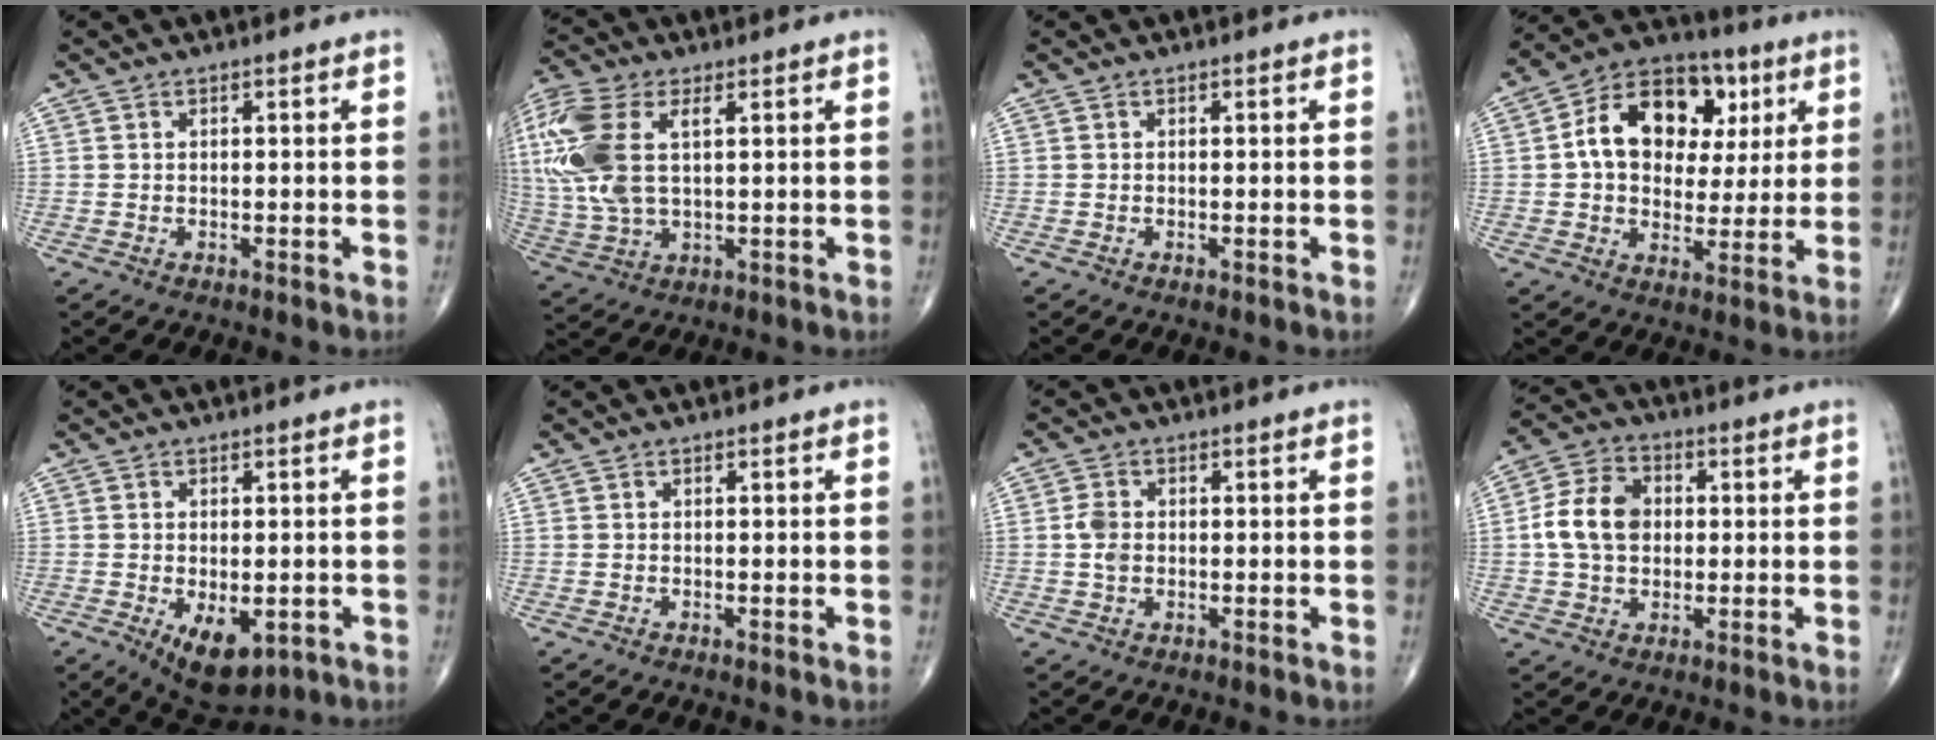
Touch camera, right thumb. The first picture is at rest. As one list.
[{"total": 16.9, "force": [4.1, 8.9, 13.8], "torque": [-0.346, 0.005, 0.078]}, {"total": 0.0}, {"total": 17.8, "force": [4.2, 12.6, 11.9], "torque": [-0.154, 0.014, 0.063]}, {"total": 8.6, "force": [-2.7, 4.5, 6.7], "torque": [-0.091, -0.009, -0.028]}, {"total": 0.0}, {"total": 2.9, "force": [-0.1, 2.1, 2.0], "torque": [-0.037, 0.002, -0.003]}, {"total": 10.3, "force": [0.6, 7.6, 6.9], "torque": [-0.114, 0.019, 0.003]}]